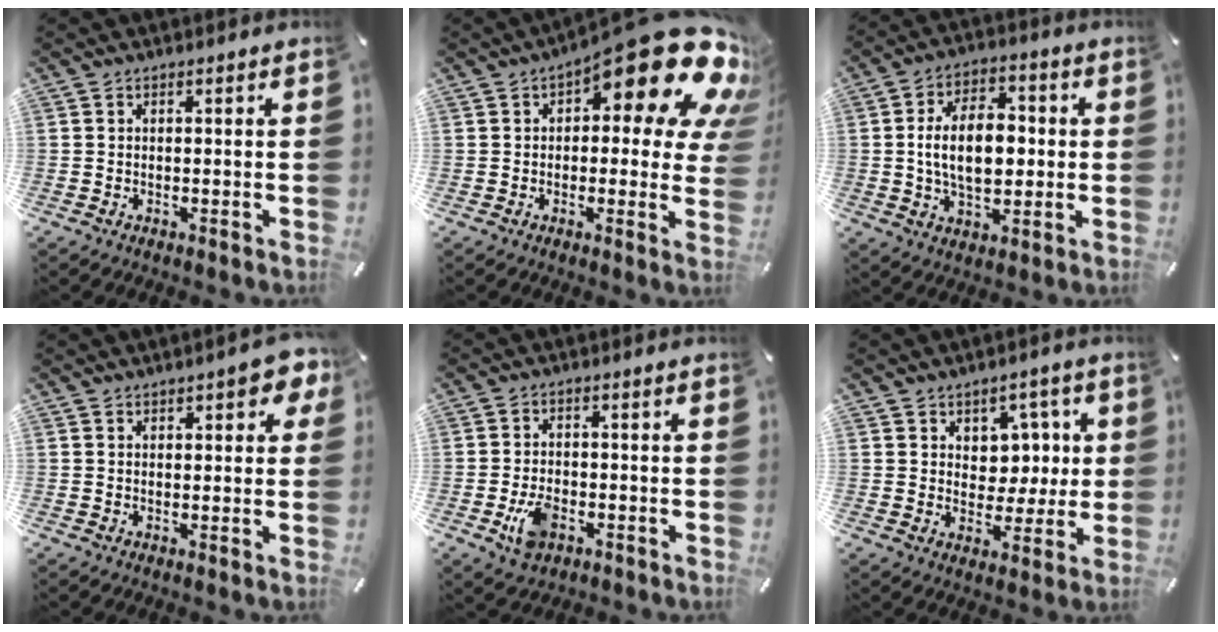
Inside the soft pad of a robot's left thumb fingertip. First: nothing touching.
{"total": 22.0, "force": [11.5, 7.9, 17.0], "torque": [-0.215, -0.086, 0.189]}
{"total": 13.3, "force": [0.0, 8.3, 10.3], "torque": [-0.196, 0.006, -0.006]}
{"total": 4.7, "force": [2.4, 2.1, 3.5], "torque": [-0.047, -0.002, 0.037]}
{"total": 6.3, "force": [-2.4, 4.1, 4.1], "torque": [-0.084, 0.004, -0.046]}
{"total": 7.0, "force": [2.6, 6.2, 1.7], "torque": [-0.019, -0.017, 0.048]}